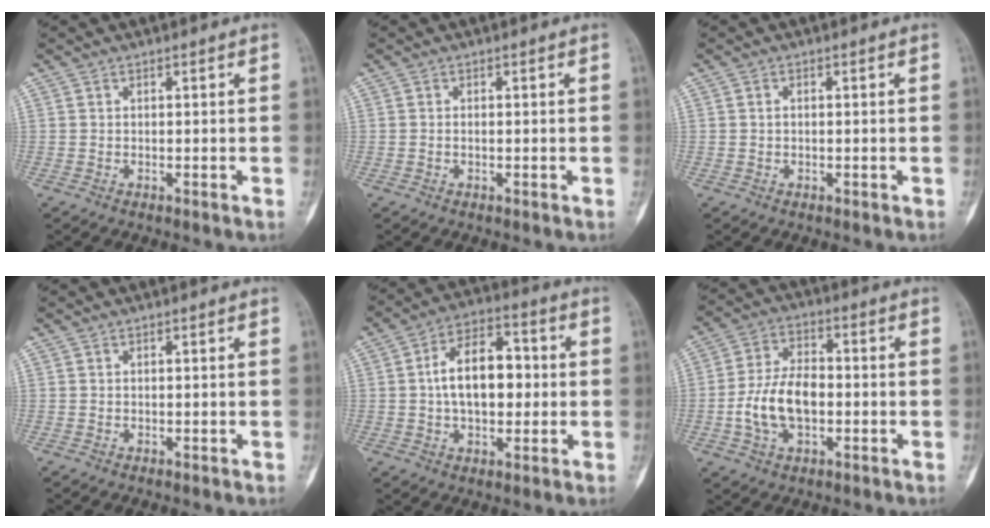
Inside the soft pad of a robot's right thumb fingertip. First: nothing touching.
{"total": 0.7, "force": [-0.2, 0.4, 0.5], "torque": [-0.009, 0.003, -0.005]}
{"total": 1.0, "force": [-0.1, 0.8, 0.6], "torque": [-0.006, 0.002, -0.004]}
{"total": 0.0}
{"total": 13.2, "force": [0.4, 8.1, 10.5], "torque": [-0.145, 0.028, 0.001]}
{"total": 11.4, "force": [-2.1, 6.9, 8.8], "torque": [-0.159, 0.024, -0.042]}